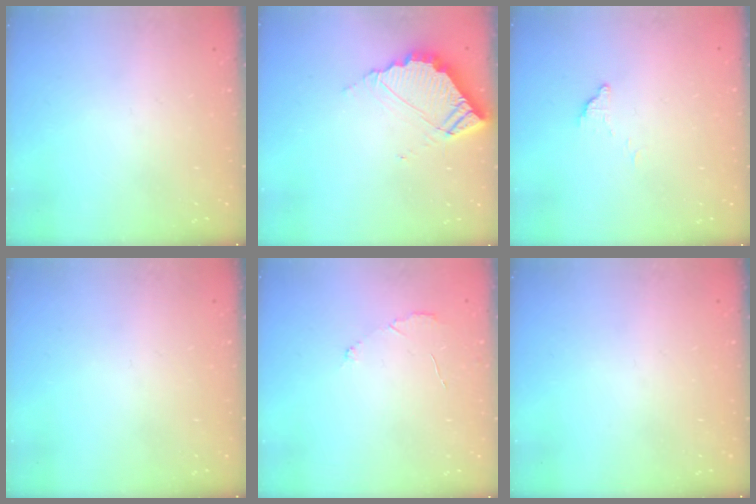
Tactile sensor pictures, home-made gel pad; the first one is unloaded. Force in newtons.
{"total": 6.8, "press": 6.8, "slide": 0.2}
{"total": 3.5, "press": 3.5, "slide": 0.1}
{"total": 0.0}
{"total": 3.0, "press": 3.0, "slide": 0.3}
{"total": 0.0}